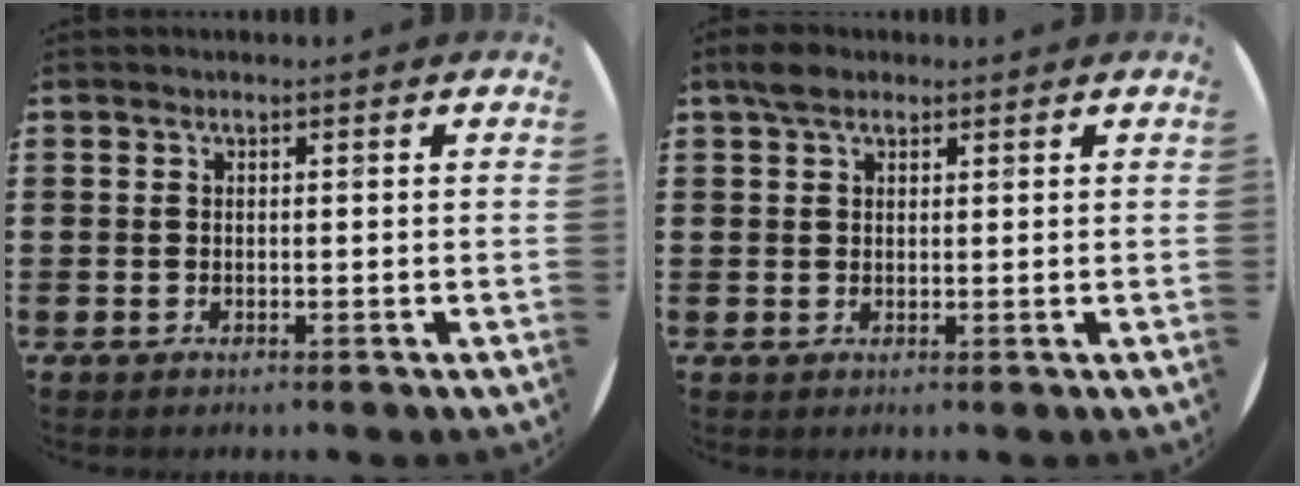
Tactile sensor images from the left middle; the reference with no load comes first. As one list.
[{"total": 2.5, "force": [1.9, 1.1, 1.1], "torque": [-0.016, 0.004, 0.034]}]